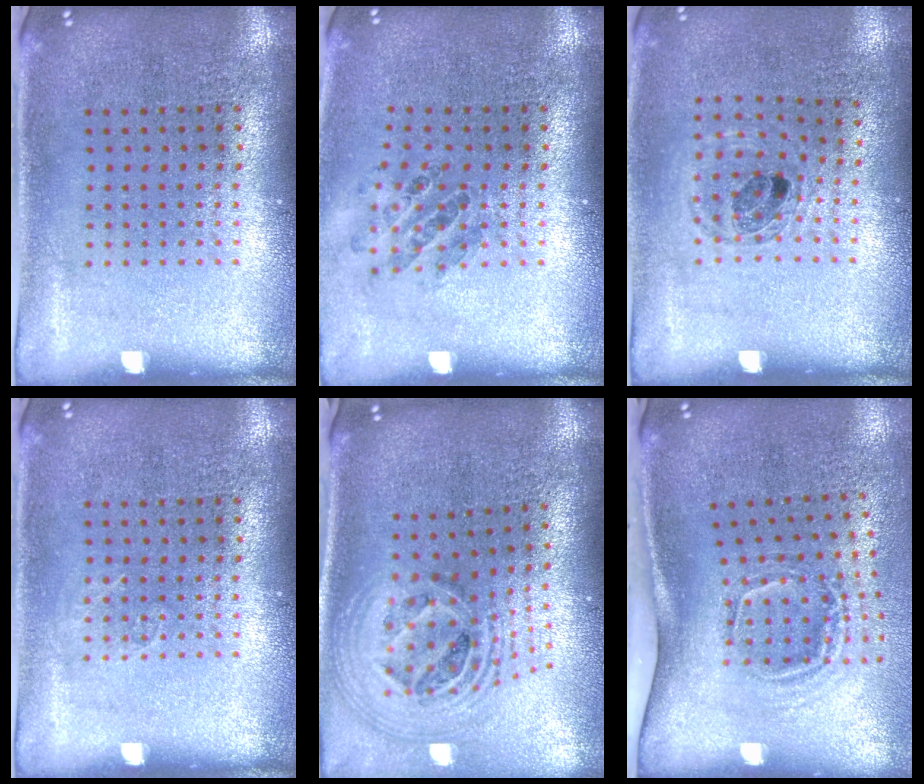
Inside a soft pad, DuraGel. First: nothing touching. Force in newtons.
{"total": 0.9, "press": 0.9, "slide": 0.0}
{"total": 0.9, "press": 0.9, "slide": 0.1}
{"total": 0.6, "press": 0.5, "slide": 0.2}
{"total": 2.7, "press": 1.9, "slide": 1.9}
{"total": 2.1, "press": 1.3, "slide": 1.6}